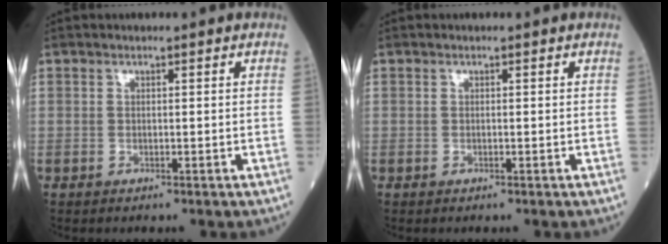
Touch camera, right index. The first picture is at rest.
{"total": 0.0}